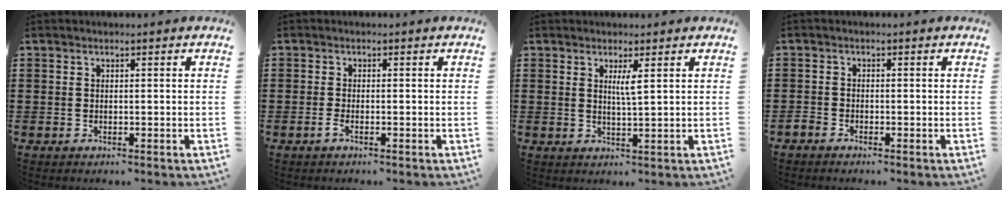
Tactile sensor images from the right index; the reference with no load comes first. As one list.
[{"total": 1.4, "force": [-0.8, 0.1, 1.2], "torque": [-0.036, -0.011, -0.018]}, {"total": 2.3, "force": [0.9, -0.1, 2.1], "torque": [-0.044, -0.003, 0.014]}, {"total": 1.2, "force": [-1.2, 0.3, 0.2], "torque": [-0.006, 0.000, -0.025]}]